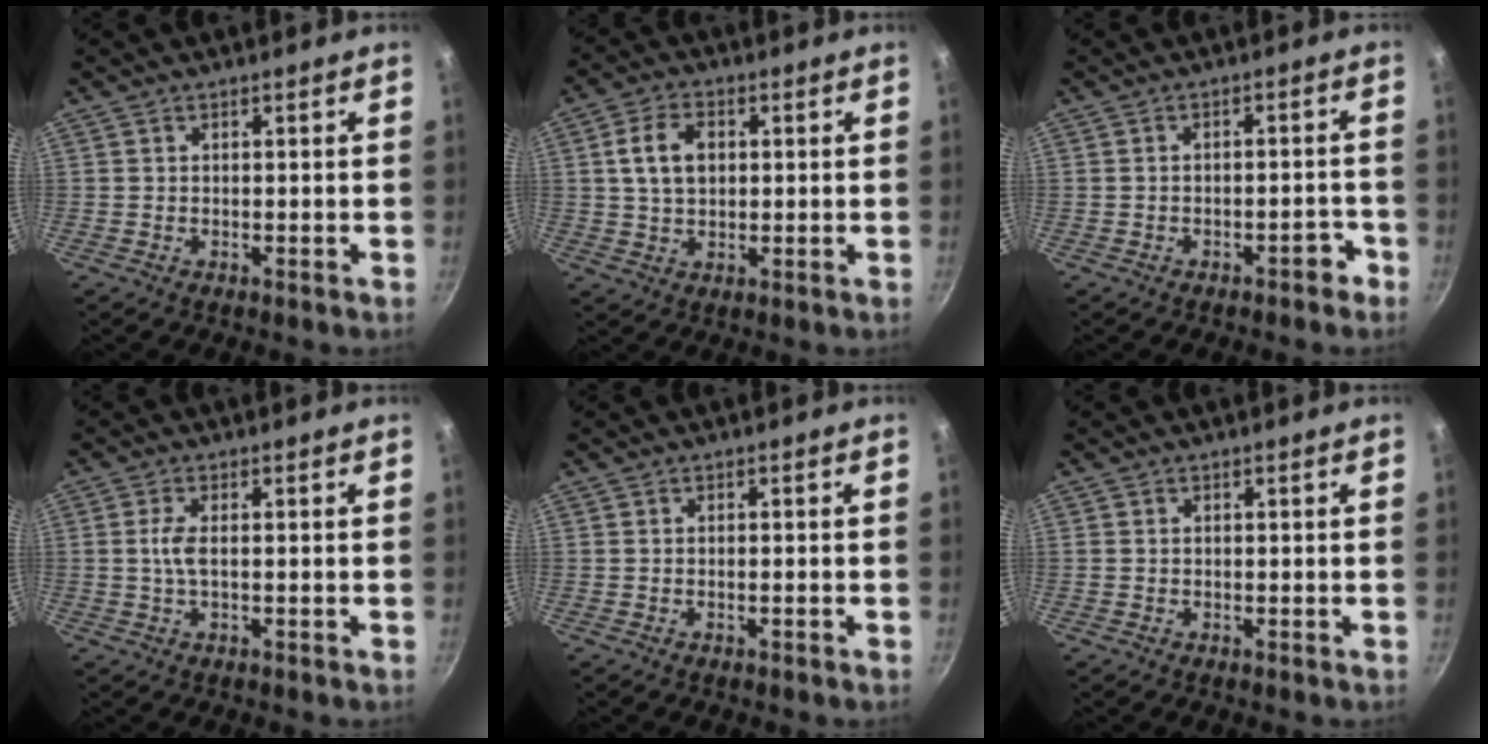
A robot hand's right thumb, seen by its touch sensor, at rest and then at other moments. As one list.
[{"total": 7.5, "force": [1.3, 5.1, 5.4], "torque": [-0.086, 0.007, 0.021]}, {"total": 3.3, "force": [-2.1, 1.4, 2.1], "torque": [-0.017, 0.031, -0.018]}, {"total": 3.0, "force": [-0.1, 0.9, 2.8], "torque": [-0.070, 0.003, -0.003]}, {"total": 0.6, "force": [-0.4, 0.1, 0.4], "torque": [-0.011, 0.006, -0.007]}, {"total": 0.0}]